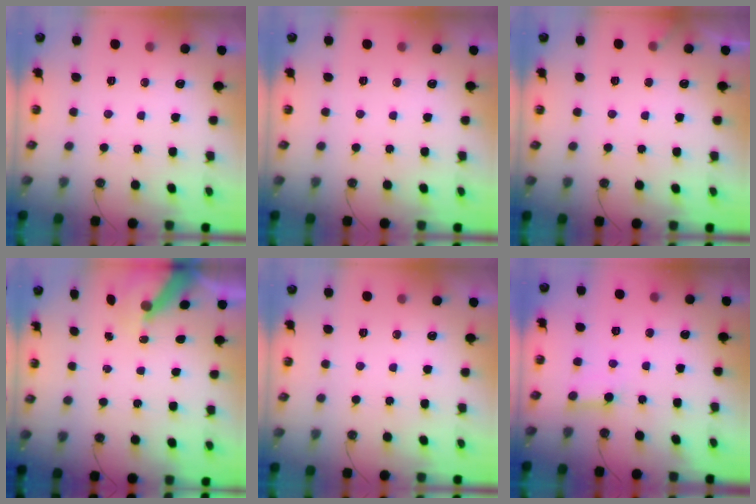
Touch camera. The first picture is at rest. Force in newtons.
{"total": 0.0}
{"total": 4.4, "press": 4.4, "slide": 0.3}
{"total": 7.5, "press": 7.5, "slide": 0.9}
{"total": 0.0}
{"total": 2.6, "press": 2.6, "slide": 0.3}